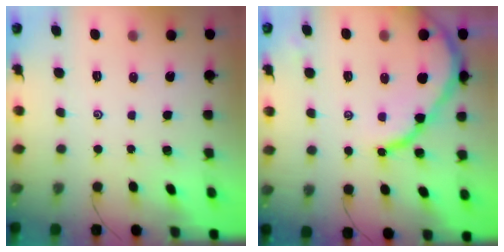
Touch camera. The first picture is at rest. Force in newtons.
{"total": 11.9, "press": 11.8, "slide": 1.1}